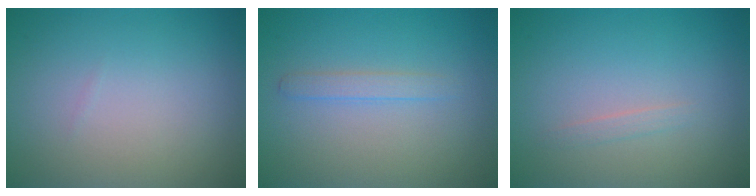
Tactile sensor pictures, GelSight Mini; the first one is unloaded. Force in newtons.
{"total": 1.3, "press": 1.3, "slide": 0.1}
{"total": 0.6, "press": 0.6, "slide": 0.1}